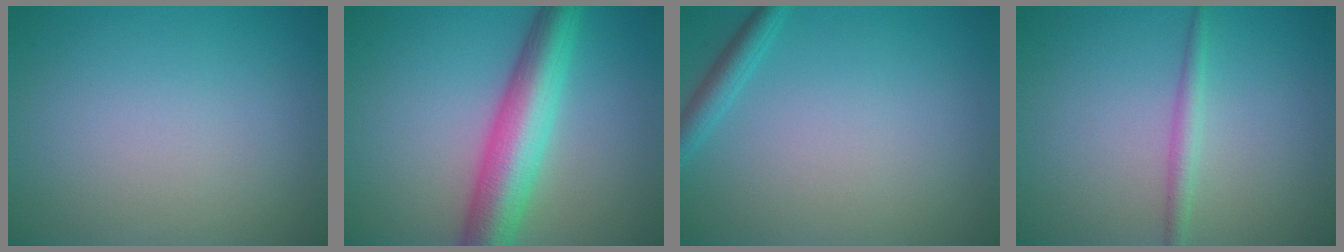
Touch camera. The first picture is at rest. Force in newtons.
{"total": 7.5, "press": 7.5, "slide": 0.1}
{"total": 1.8, "press": 1.8, "slide": 0.1}
{"total": 1.7, "press": 1.7, "slide": 0.1}